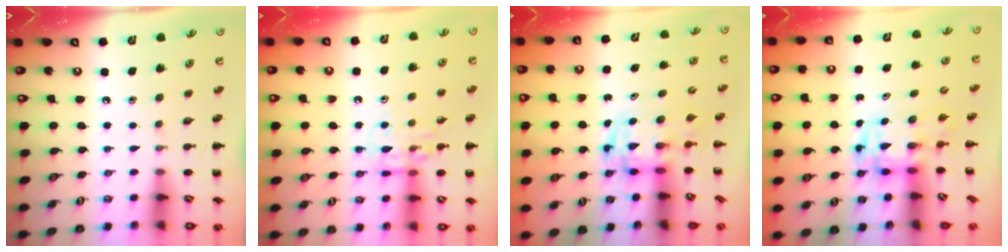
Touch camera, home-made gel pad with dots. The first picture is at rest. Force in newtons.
{"total": 11.2, "press": 11.1, "slide": 1.4}
{"total": 2.8, "press": 2.7, "slide": 0.6}
{"total": 2.9, "press": 2.9, "slide": 0.6}